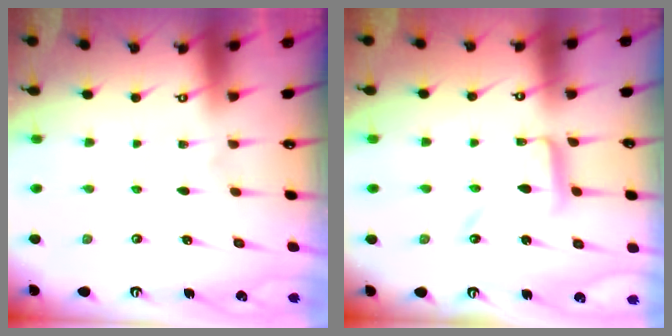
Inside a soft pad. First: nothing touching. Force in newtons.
{"total": 9.2, "press": 9.2, "slide": 0.6}